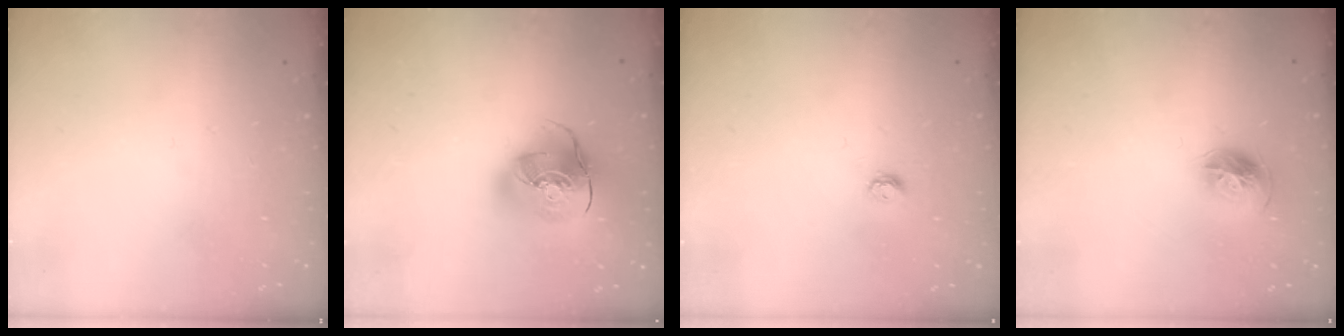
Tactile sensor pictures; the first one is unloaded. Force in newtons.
{"total": 18.6, "press": 18.3, "slide": 3.1}
{"total": 3.8, "press": 3.8, "slide": 0.5}
{"total": 10.0, "press": 9.9, "slide": 1.2}